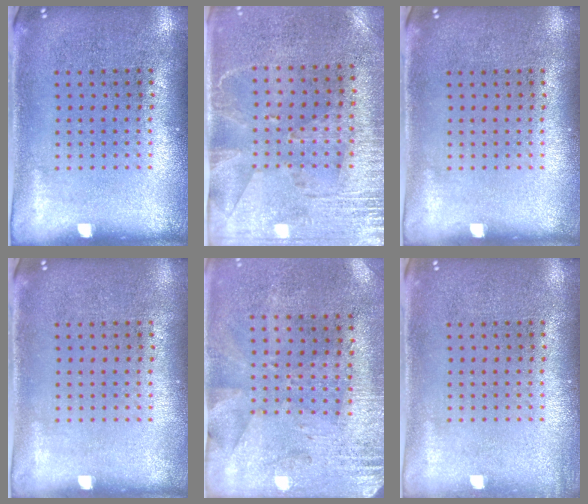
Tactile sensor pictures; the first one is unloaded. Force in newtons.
{"total": 2.8, "press": 2.4, "slide": 1.5}
{"total": 0.0}
{"total": 0.0}
{"total": 2.8, "press": 2.2, "slide": 1.6}
{"total": 0.7, "press": 0.7, "slide": 0.0}